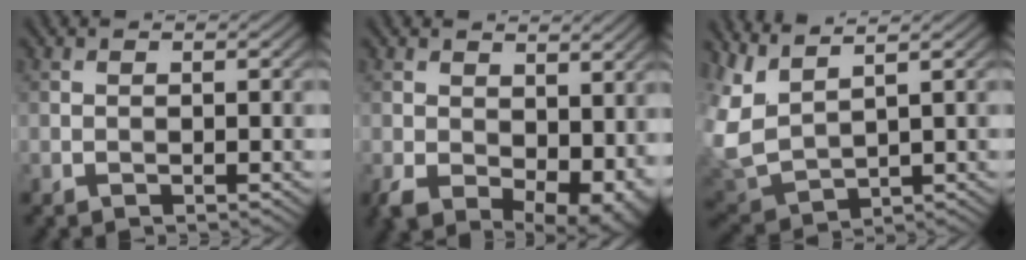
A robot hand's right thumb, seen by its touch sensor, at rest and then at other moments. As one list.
[{"total": 10.1, "force": [-0.4, 6.8, 7.5], "torque": [-0.143, -0.043, 0.018]}, {"total": 7.2, "force": [4.3, 2.7, 5.1], "torque": [-0.152, 0.007, 0.088]}]